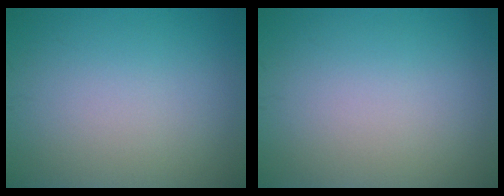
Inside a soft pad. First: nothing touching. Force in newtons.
{"total": 0.0}